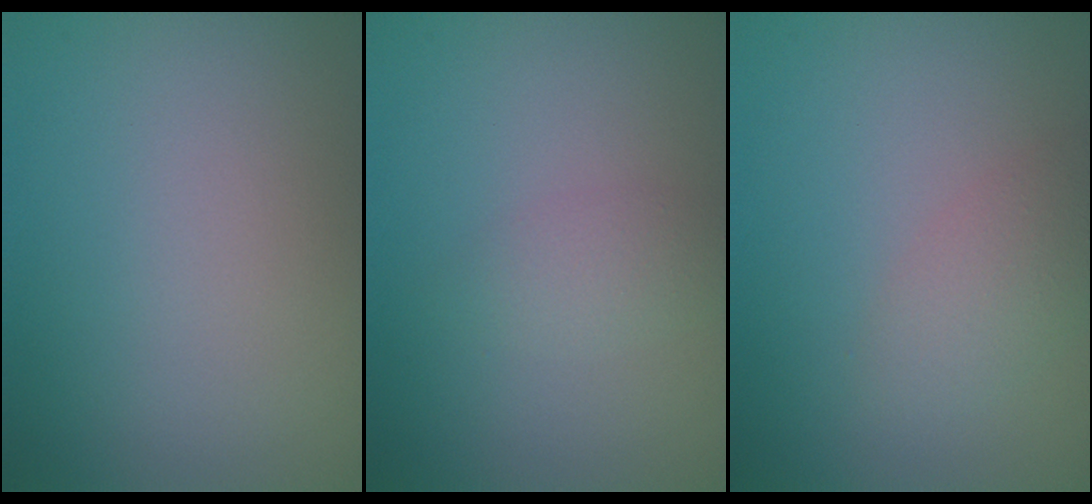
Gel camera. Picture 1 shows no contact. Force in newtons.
{"total": 1.6, "press": 1.6, "slide": 0.1}
{"total": 2.4, "press": 2.4, "slide": 0.2}